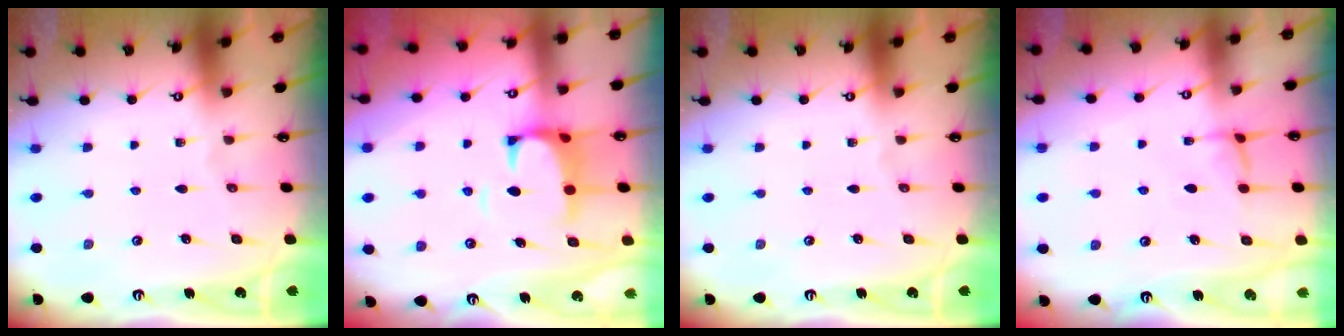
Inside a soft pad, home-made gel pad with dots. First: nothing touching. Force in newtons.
{"total": 2.6, "press": 2.3, "slide": 1.2}
{"total": 0.0}
{"total": 0.6, "press": 0.1, "slide": 0.6}